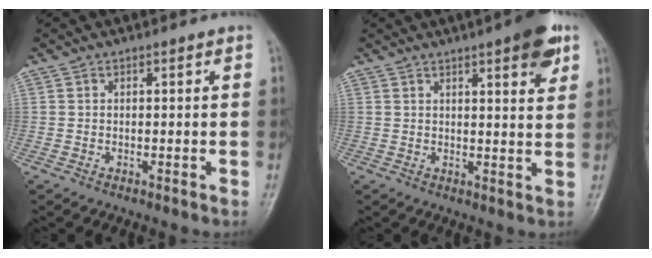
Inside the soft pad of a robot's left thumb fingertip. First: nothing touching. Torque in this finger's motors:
{"motor_torque": [1.35, 1.09, 1.10, -0.59, 0.02]}